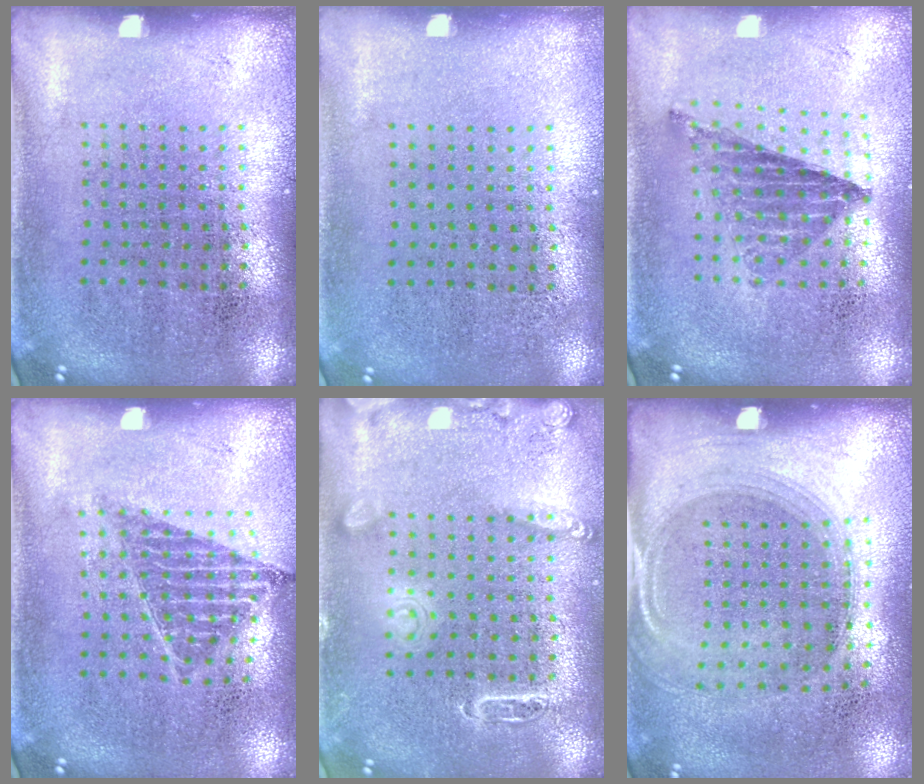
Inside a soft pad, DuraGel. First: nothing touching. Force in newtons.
{"total": 0.0}
{"total": 0.8, "press": 0.8, "slide": 0.1}
{"total": 0.9, "press": 0.9, "slide": 0.2}
{"total": 2.5, "press": 2.5, "slide": 0.3}
{"total": 1.5, "press": 1.3, "slide": 0.7}